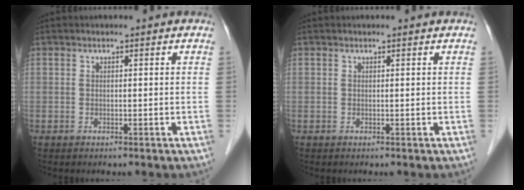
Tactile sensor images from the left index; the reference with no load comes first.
{"total": 0.0}